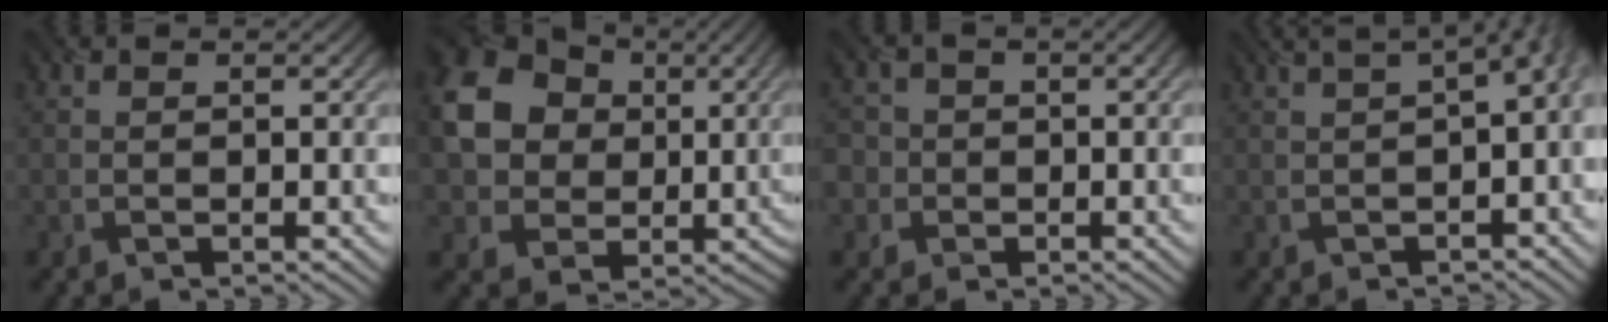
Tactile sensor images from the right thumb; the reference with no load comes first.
{"total": 18.4, "force": [3.5, 16.2, 8.0], "torque": [-0.239, 0.029, 0.046]}
{"total": 3.8, "force": [-0.7, 3.8, 0.3], "torque": [-0.004, 0.007, -0.033]}
{"total": 6.1, "force": [0.5, 2.6, 5.4], "torque": [-0.056, 0.013, 0.009]}